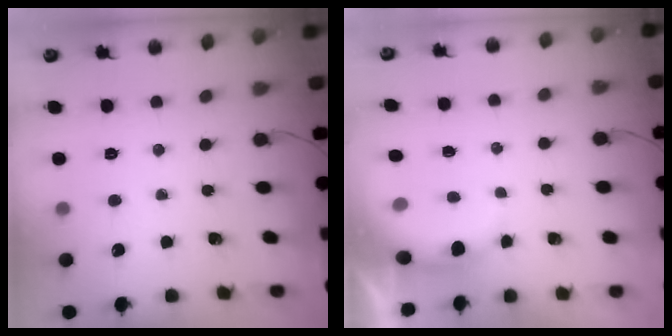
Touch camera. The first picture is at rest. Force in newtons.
{"total": 5.0, "press": 5.0, "slide": 0.6}